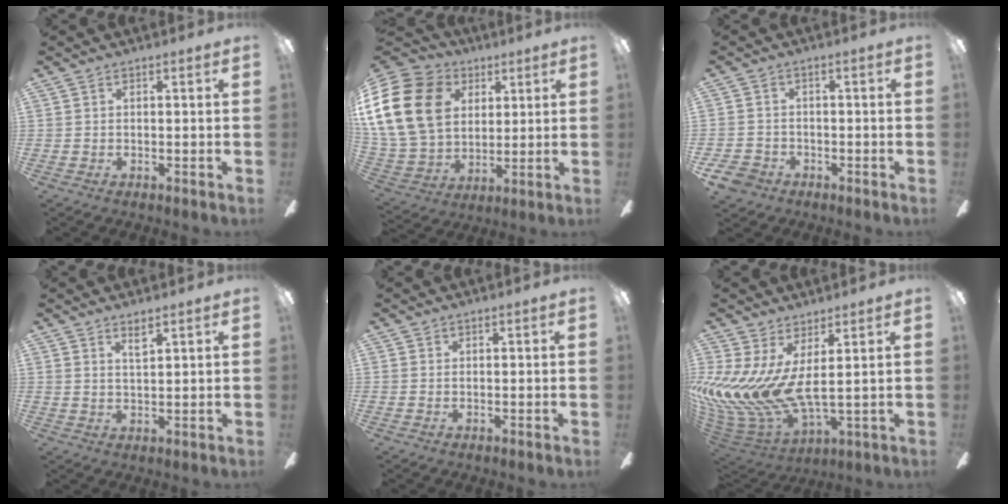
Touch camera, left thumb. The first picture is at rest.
{"total": 22.8, "force": [7.1, 17.1, 13.4], "torque": [-0.296, -0.012, 0.128]}
{"total": 5.0, "force": [-2.8, 3.8, 1.5], "torque": [-0.048, 0.013, -0.058]}
{"total": 3.2, "force": [2.4, 0.6, 2.0], "torque": [-0.039, -0.003, 0.041]}
{"total": 0.0}
{"total": 11.9, "force": [2.8, 5.7, 10.0], "torque": [-0.252, -0.063, 0.047]}